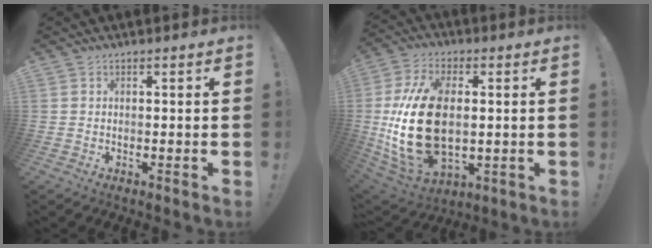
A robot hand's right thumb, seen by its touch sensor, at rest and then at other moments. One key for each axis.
{"total": 23.7, "fx": 0.4, "fy": 14.2, "fz": 19.0, "tx": -0.382, "ty": -0.007, "tz": 0.018}